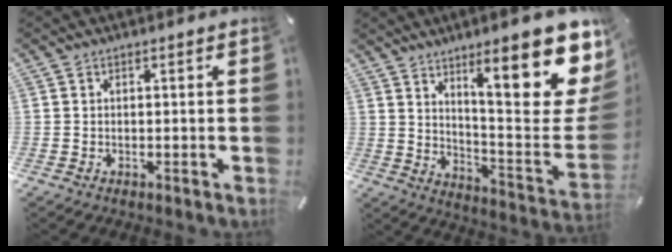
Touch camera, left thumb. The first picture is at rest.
{"total": 23.9, "force": [13.9, 6.8, 18.2], "torque": [-0.243, -0.105, 0.222]}